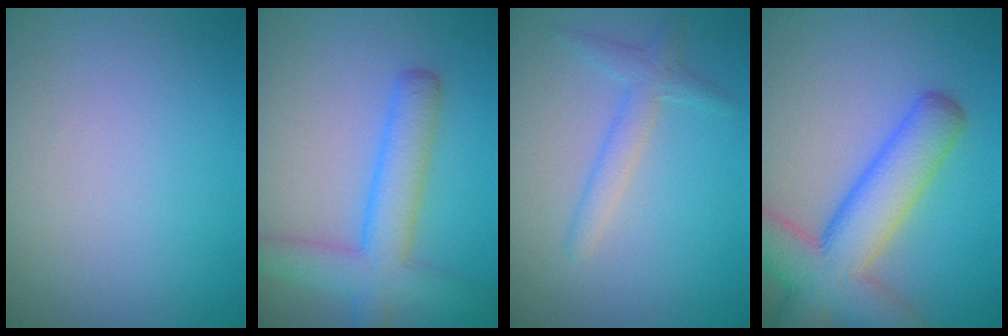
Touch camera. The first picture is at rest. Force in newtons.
{"total": 5.5, "press": 5.4, "slide": 0.2}
{"total": 2.2, "press": 2.2, "slide": 0.1}
{"total": 9.4, "press": 9.4, "slide": 0.4}